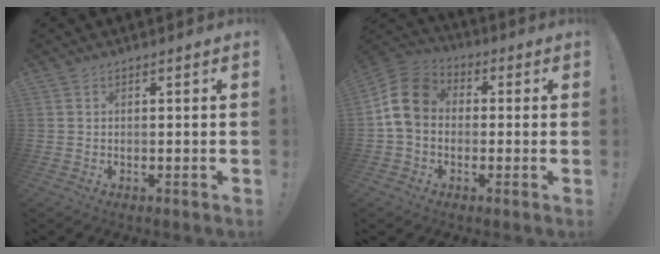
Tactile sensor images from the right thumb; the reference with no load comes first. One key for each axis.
{"total": 12.4, "fx": 0.8, "fy": 9.6, "fz": 7.7, "tx": -0.134, "ty": 0.020, "tz": 0.021}